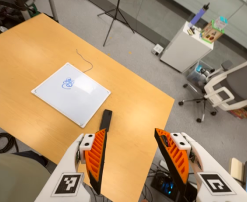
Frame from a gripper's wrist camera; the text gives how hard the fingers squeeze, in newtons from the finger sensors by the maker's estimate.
{"total": 0.0}